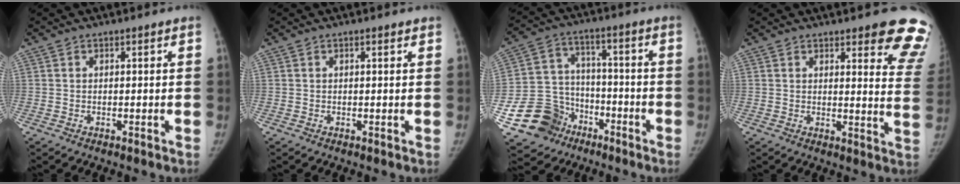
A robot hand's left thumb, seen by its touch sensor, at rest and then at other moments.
{"total": 0.7, "force": [0.4, 0.2, 0.5], "torque": [-0.008, 0.000, 0.006]}
{"total": 13.2, "force": [-6.7, 11.0, 2.9], "torque": [-0.019, 0.070, -0.107]}
{"total": 12.5, "force": [9.6, 3.2, 7.3], "torque": [-0.040, -0.062, 0.089]}